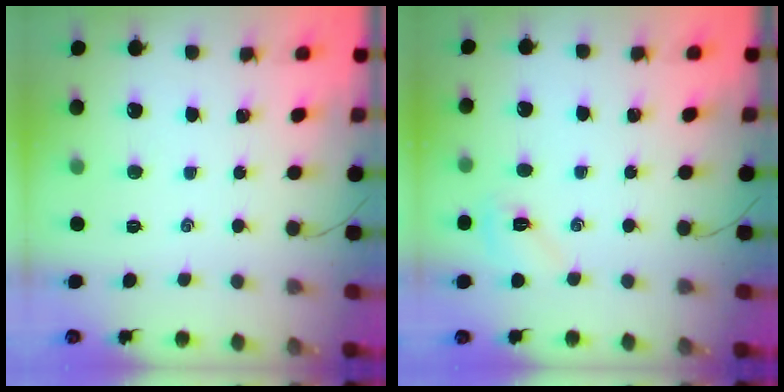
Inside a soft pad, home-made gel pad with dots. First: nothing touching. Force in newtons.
{"total": 6.3, "press": 6.2, "slide": 1.1}